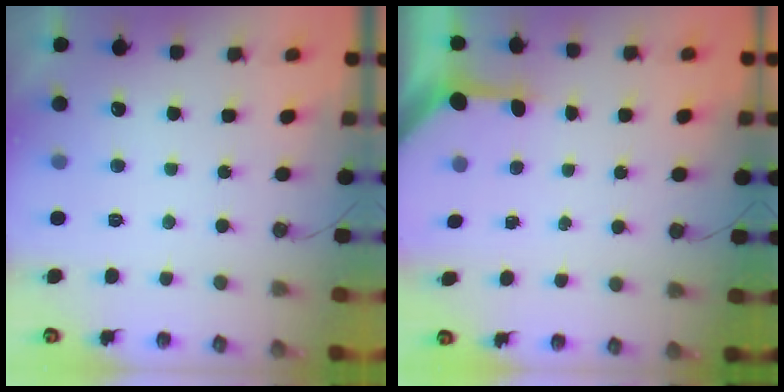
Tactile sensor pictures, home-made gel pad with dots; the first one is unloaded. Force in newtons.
{"total": 3.7, "press": 3.7, "slide": 0.4}